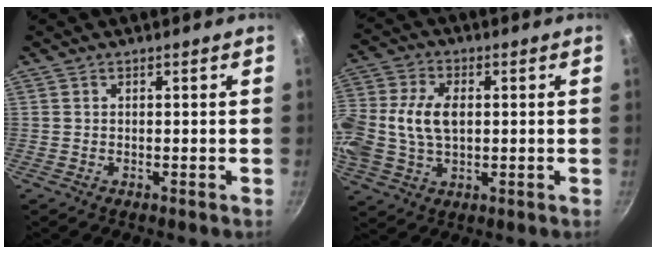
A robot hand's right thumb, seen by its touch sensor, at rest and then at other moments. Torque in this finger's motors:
{"motor_torque": [2.02, 2.99, 1.06, -0.90, 0.44]}